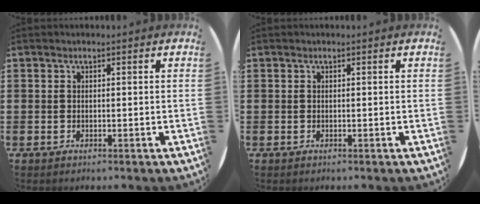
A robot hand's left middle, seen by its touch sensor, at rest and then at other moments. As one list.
[{"total": 0.0}]